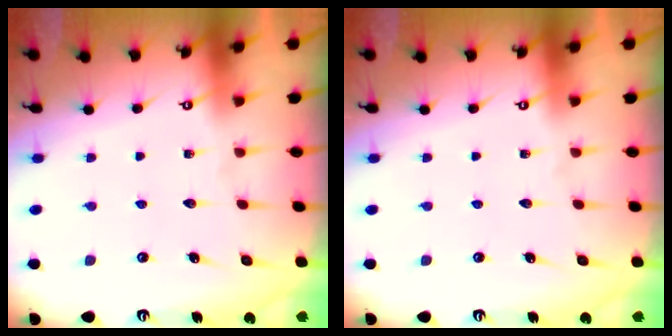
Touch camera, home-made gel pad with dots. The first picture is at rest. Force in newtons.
{"total": 0.0}